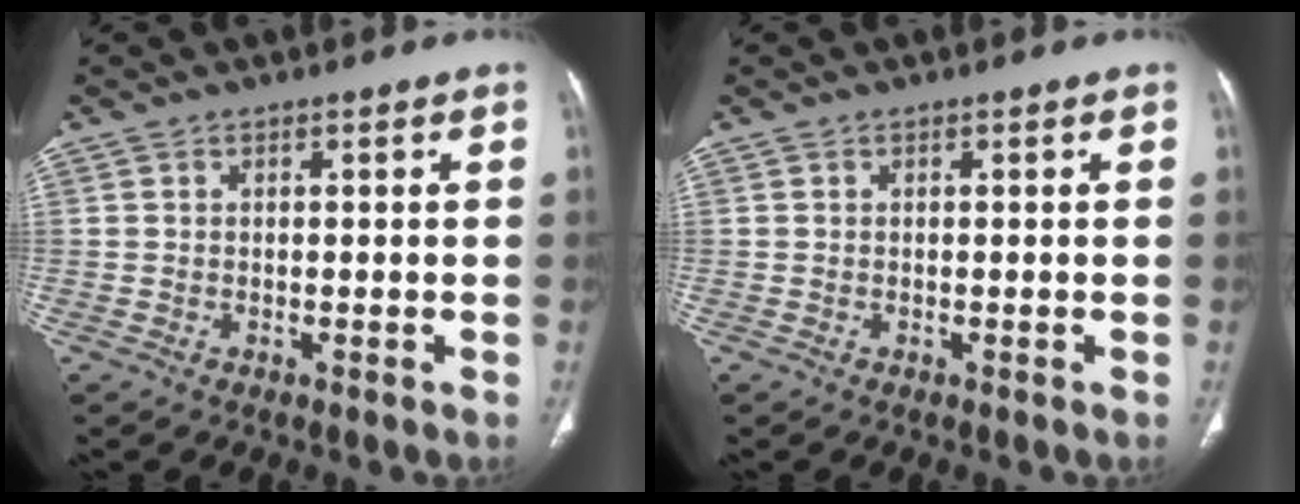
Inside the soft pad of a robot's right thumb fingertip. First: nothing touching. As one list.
[{"total": 0.0}]